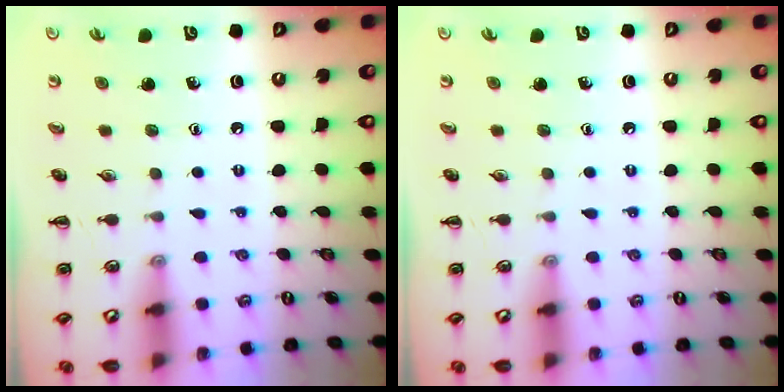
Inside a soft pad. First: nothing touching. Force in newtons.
{"total": 0.0}